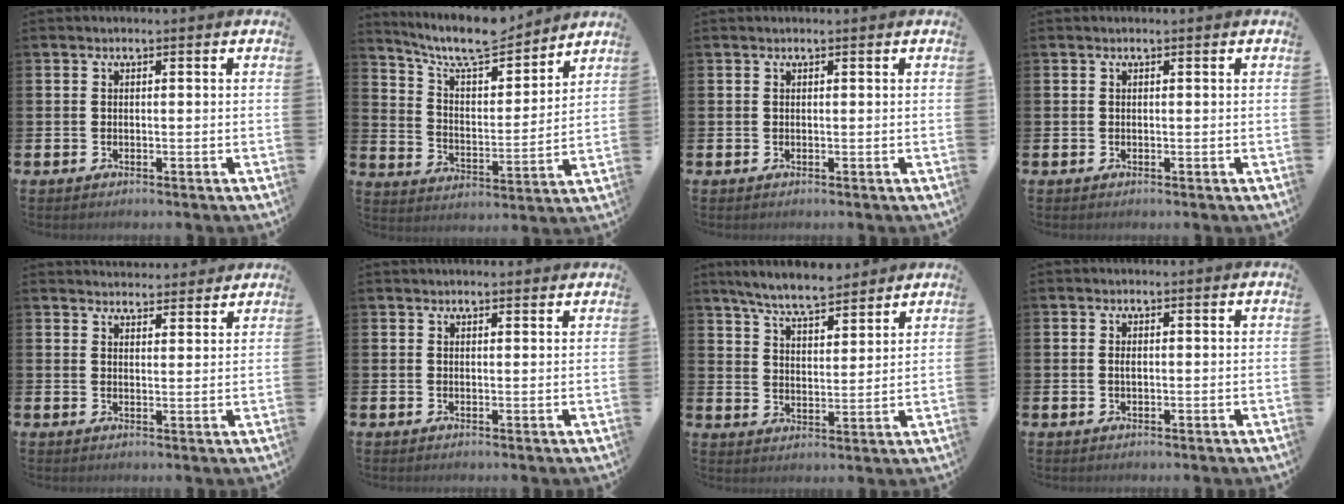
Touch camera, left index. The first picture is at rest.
{"total": 9.4, "force": [8.6, 1.9, 3.1], "torque": [-0.092, -0.056, 0.152]}
{"total": 0.0}
{"total": 0.0}
{"total": 3.2, "force": [3.2, 0.5, -0.4], "torque": [0.013, -0.024, 0.057]}
{"total": 1.1, "force": [1.1, 0.2, 0.0], "torque": [0.012, -0.005, 0.017]}
{"total": 6.9, "force": [6.5, 1.1, 2.1], "torque": [-0.069, -0.026, 0.119]}
{"total": 0.7, "force": [0.0, 0.3, 0.6], "torque": [-0.011, 0.000, -0.001]}